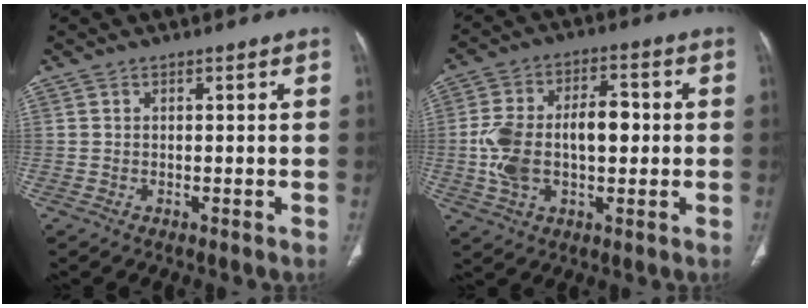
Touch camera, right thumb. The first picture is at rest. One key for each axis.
{"total": 14.4, "fx": -0.5, "fy": 8.2, "fz": 11.8, "tx": -0.218, "ty": 0.032, "tz": -0.005}